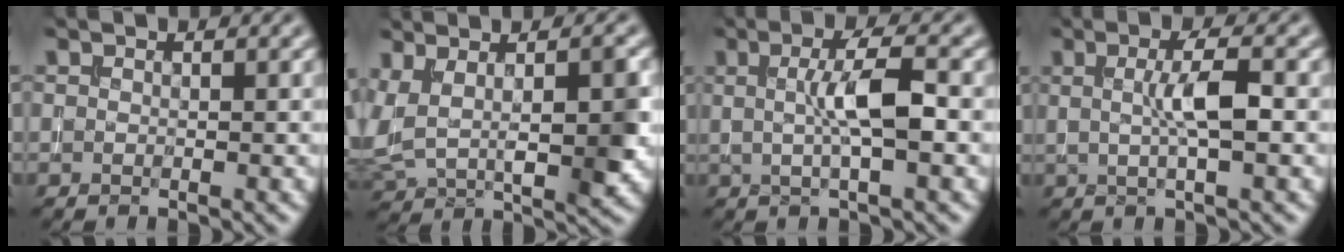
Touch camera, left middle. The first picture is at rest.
{"total": 7.2, "force": [1.2, 3.1, 6.4], "torque": [-0.119, -0.003, 0.026]}
{"total": 4.2, "force": [0.3, 0.8, 4.1], "torque": [-0.073, 0.008, 0.005]}
{"total": 3.4, "force": [0.3, 0.6, 3.3], "torque": [-0.061, 0.006, 0.004]}